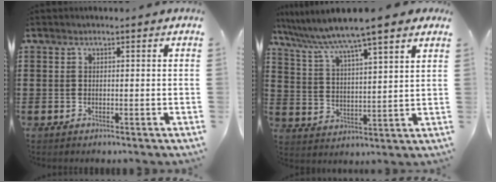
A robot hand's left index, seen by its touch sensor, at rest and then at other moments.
{"total": 6.7, "force": [5.8, 0.0, 3.4], "torque": [-0.090, -0.027, 0.094]}